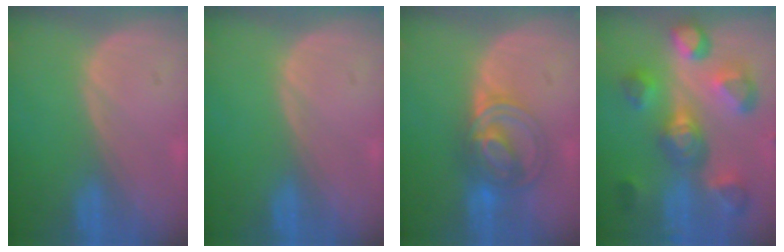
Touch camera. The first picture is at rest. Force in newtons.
{"total": 0.0}
{"total": 6.9, "press": 6.5, "slide": 2.2}
{"total": 11.1, "press": 10.1, "slide": 4.7}